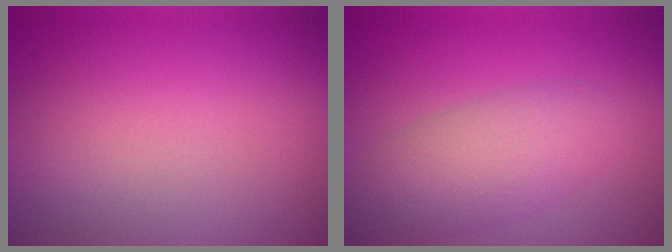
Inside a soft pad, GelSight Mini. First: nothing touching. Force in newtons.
{"total": 4.5, "press": 4.5, "slide": 0.4}